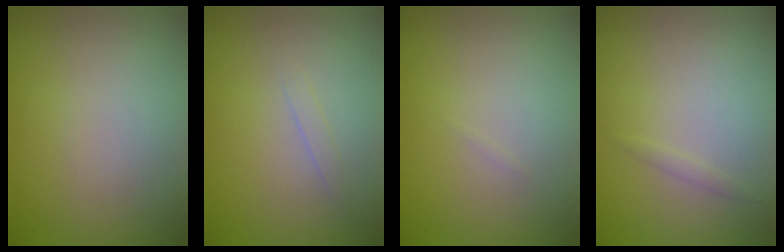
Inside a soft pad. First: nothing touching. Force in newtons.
{"total": 0.6, "press": 0.6, "slide": 0.0}
{"total": 0.0}
{"total": 0.5, "press": 0.5, "slide": 0.0}